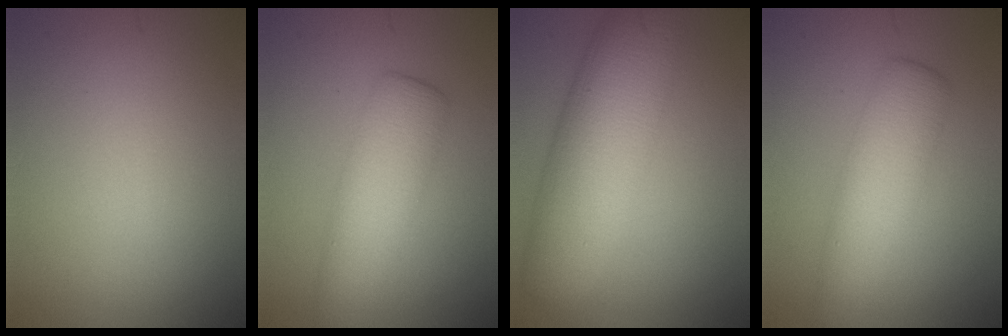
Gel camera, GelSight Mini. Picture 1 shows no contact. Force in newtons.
{"total": 5.1, "press": 5.1, "slide": 0.1}
{"total": 9.2, "press": 9.2, "slide": 0.1}
{"total": 5.0, "press": 5.0, "slide": 0.1}